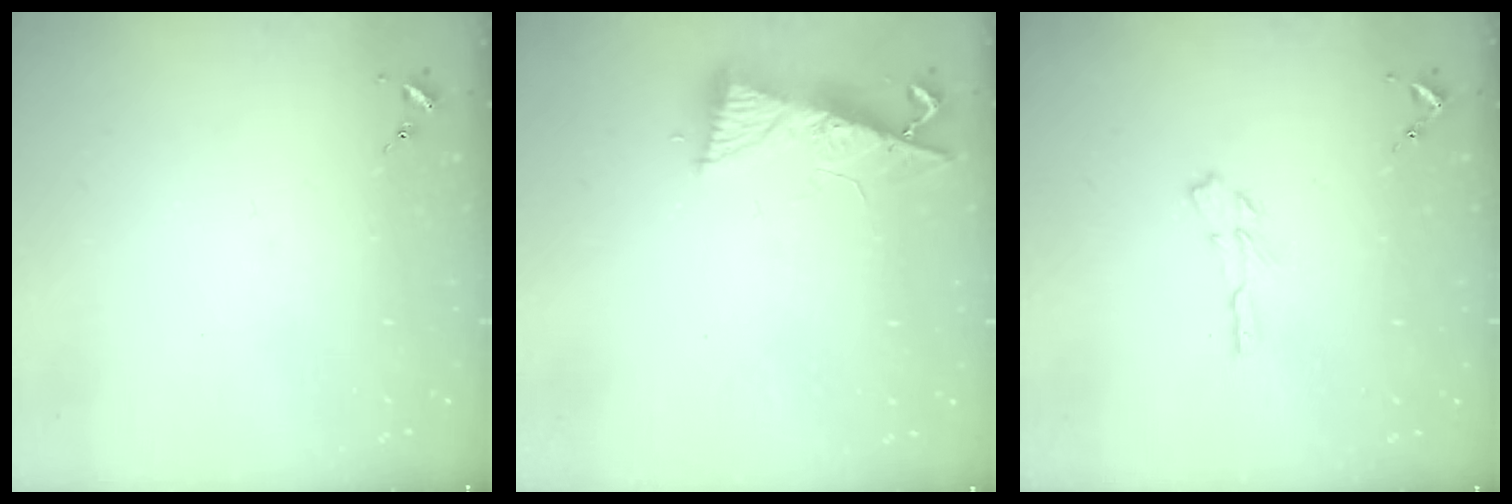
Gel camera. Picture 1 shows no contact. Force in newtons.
{"total": 8.6, "press": 8.5, "slide": 1.1}
{"total": 4.6, "press": 4.6, "slide": 0.2}